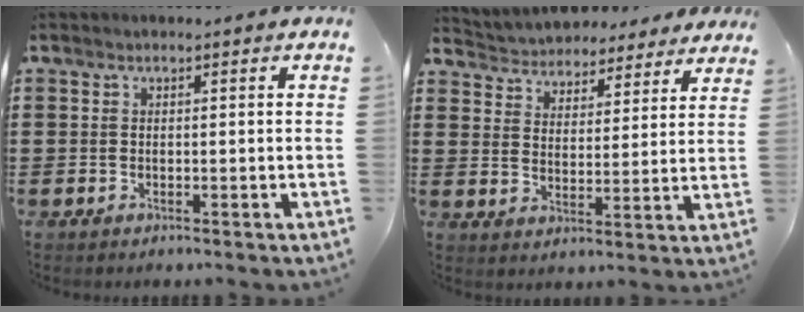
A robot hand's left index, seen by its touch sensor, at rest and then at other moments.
{"total": 4.0, "force": [3.8, 0.6, -0.6], "torque": [-0.013, -0.026, 0.064]}